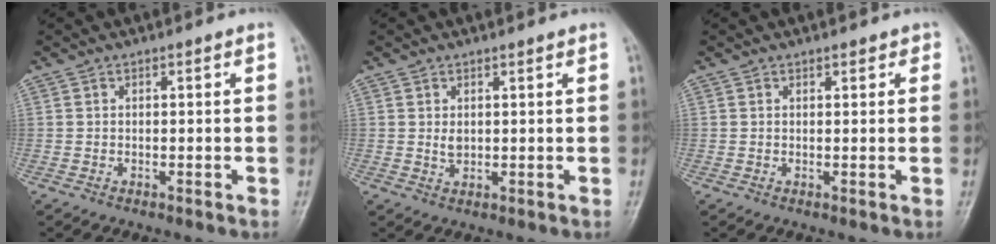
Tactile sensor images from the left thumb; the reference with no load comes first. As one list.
[{"total": 1.9, "force": [0.8, 1.1, 1.3], "torque": [-0.018, -0.007, 0.018]}, {"total": 1.4, "force": [0.9, 0.8, 0.6], "torque": [0.002, -0.003, 0.007]}]